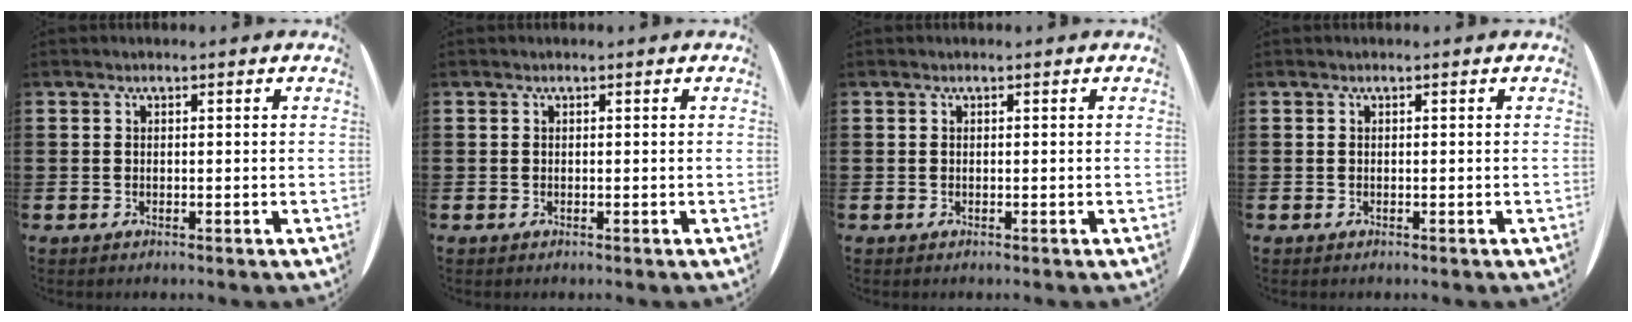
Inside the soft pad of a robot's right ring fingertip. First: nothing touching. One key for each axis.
{"total": 0.0}
{"total": 0.0}
{"total": 0.0}